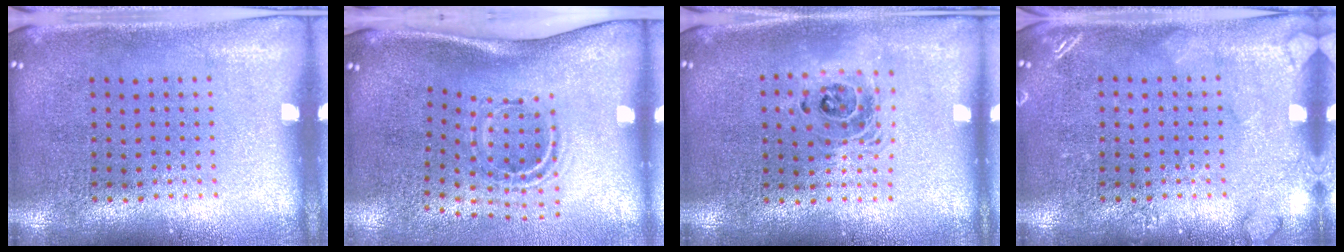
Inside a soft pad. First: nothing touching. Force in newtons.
{"total": 2.1, "press": 1.2, "slide": 1.8}
{"total": 1.5, "press": 1.3, "slide": 0.9}
{"total": 1.8, "press": 1.8, "slide": 0.3}